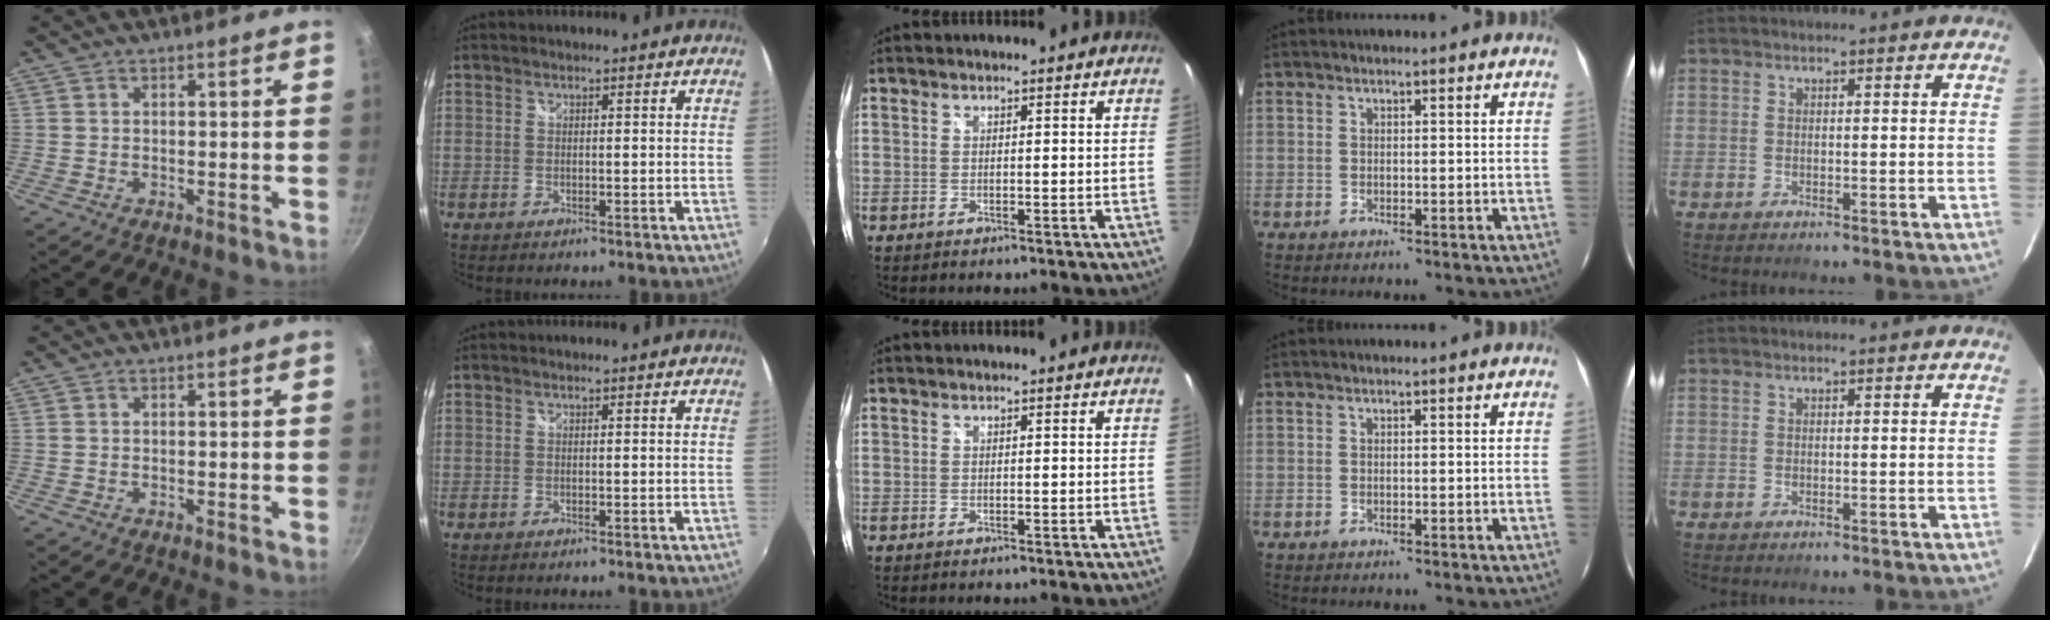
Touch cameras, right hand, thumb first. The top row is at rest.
{}